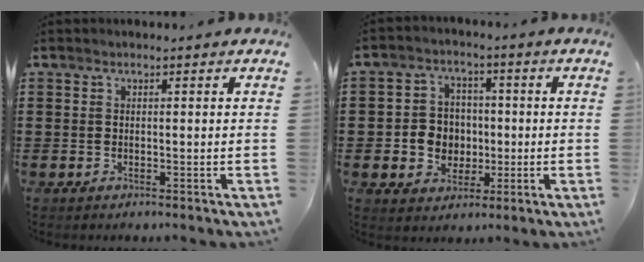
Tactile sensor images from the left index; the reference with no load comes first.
{"total": 5.8, "force": [-0.5, 5.5, 1.8], "torque": [-0.046, 0.014, -0.009]}